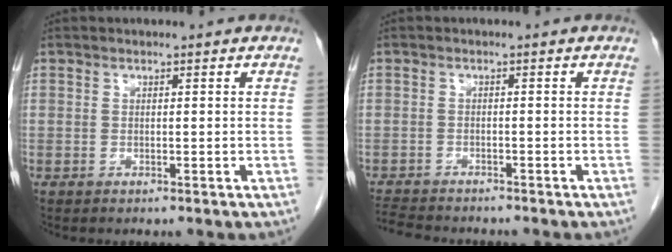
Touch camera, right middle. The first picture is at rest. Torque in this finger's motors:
{"motor_torque": [0.02, -0.02, 0.00, 0.00]}